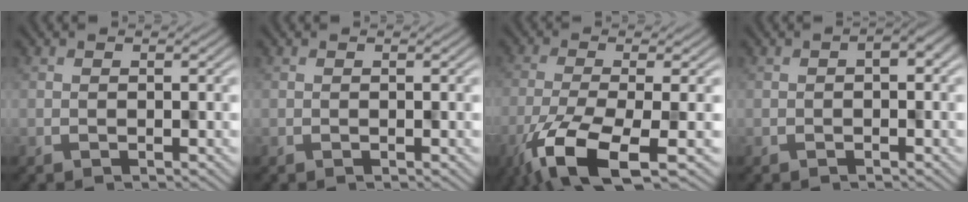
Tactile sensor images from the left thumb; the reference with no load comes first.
{"total": 0.0}
{"total": 10.8, "force": [-5.4, 3.2, 8.8], "torque": [-0.174, -0.023, -0.099]}
{"total": 1.4, "force": [0.1, 0.4, 1.3], "torque": [-0.021, 0.002, 0.000]}